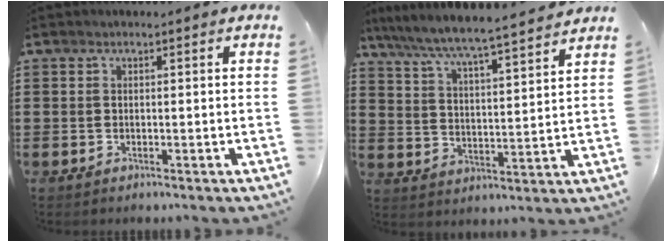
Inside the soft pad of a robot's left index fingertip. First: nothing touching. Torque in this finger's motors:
{"motor_torque": [2.14, 0.00, 0.44, 0.21]}